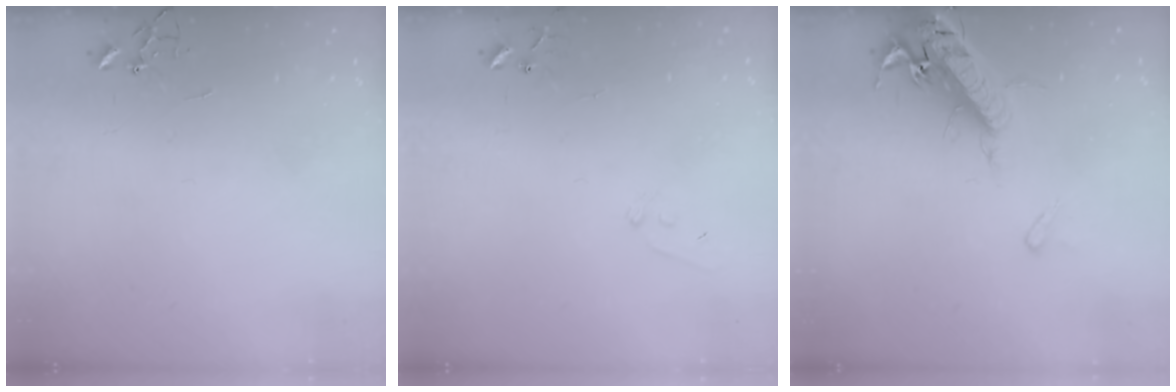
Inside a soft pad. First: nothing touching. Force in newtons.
{"total": 6.8, "press": 6.7, "slide": 0.5}
{"total": 17.4, "press": 16.9, "slide": 4.1}